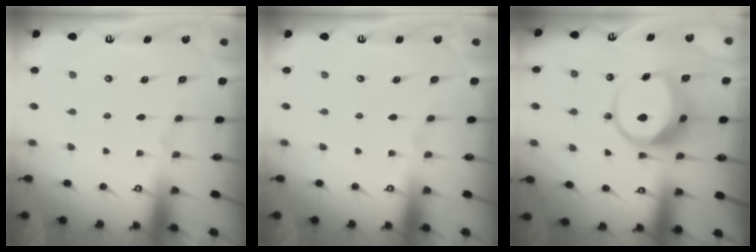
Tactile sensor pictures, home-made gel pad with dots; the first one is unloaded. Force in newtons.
{"total": 0.0}
{"total": 8.7, "press": 8.6, "slide": 1.1}